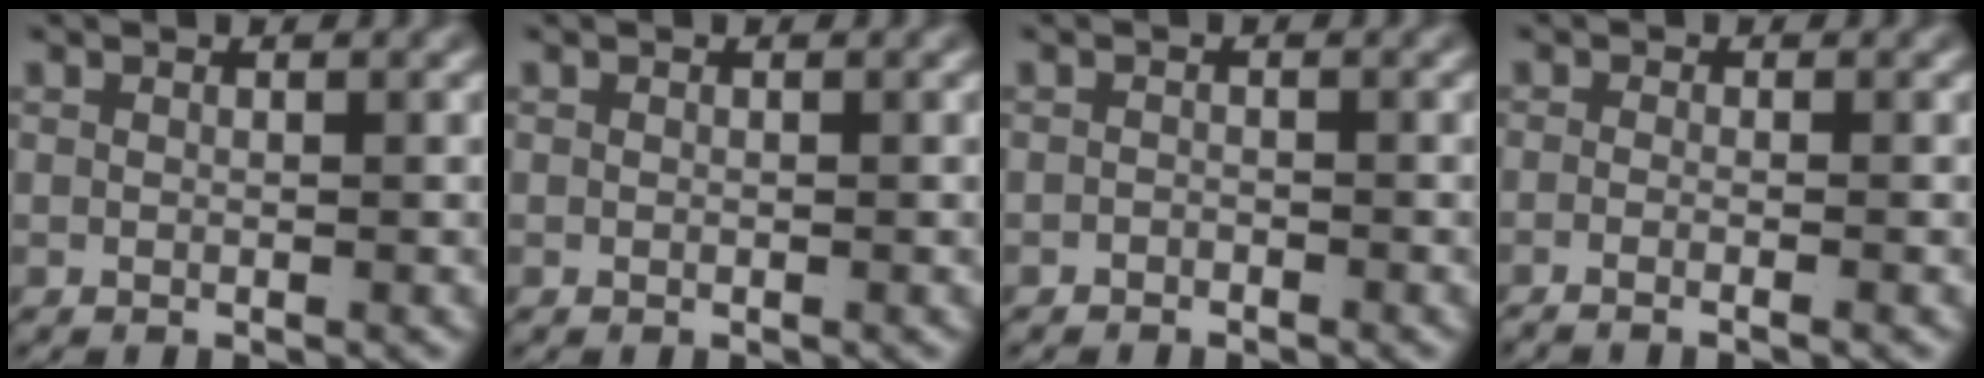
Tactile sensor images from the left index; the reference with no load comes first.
{"total": 0.0}
{"total": 1.0, "force": [-1.0, -0.2, -0.2], "torque": [0.004, -0.011, -0.012]}
{"total": 2.0, "force": [-1.6, 0.0, 1.2], "torque": [-0.032, -0.009, -0.025]}